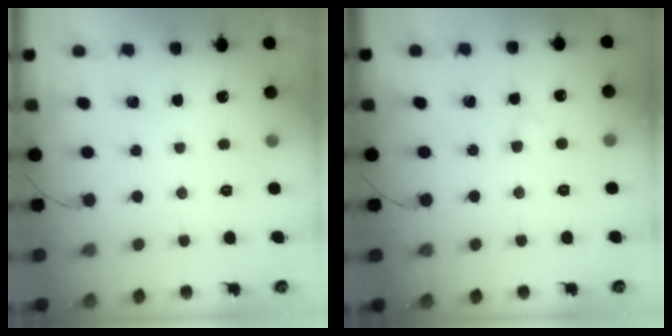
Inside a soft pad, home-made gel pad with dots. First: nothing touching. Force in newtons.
{"total": 2.3, "press": 2.1, "slide": 1.0}